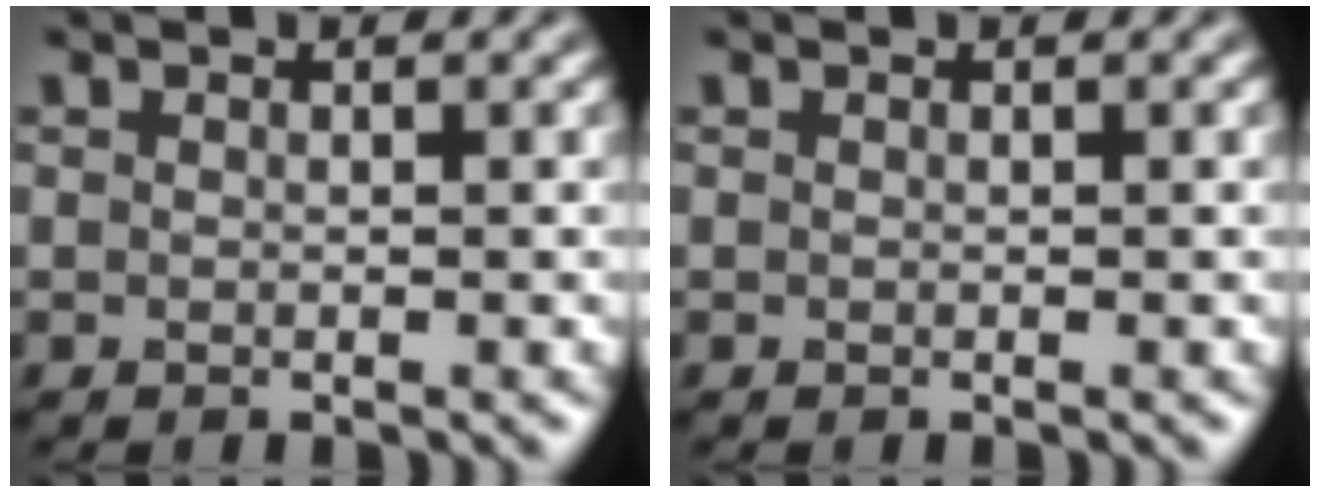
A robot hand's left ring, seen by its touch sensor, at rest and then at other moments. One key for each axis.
{"total": 0.0}